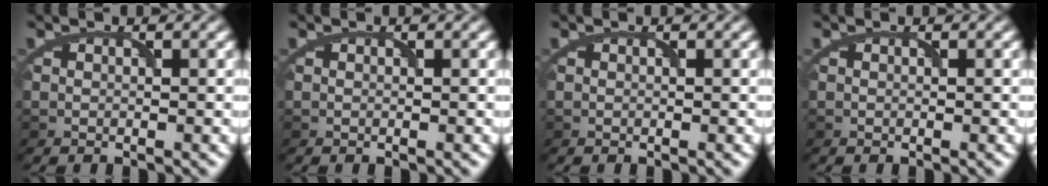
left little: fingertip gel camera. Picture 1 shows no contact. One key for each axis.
{"total": 0.0}
{"total": 0.0}
{"total": 0.0}